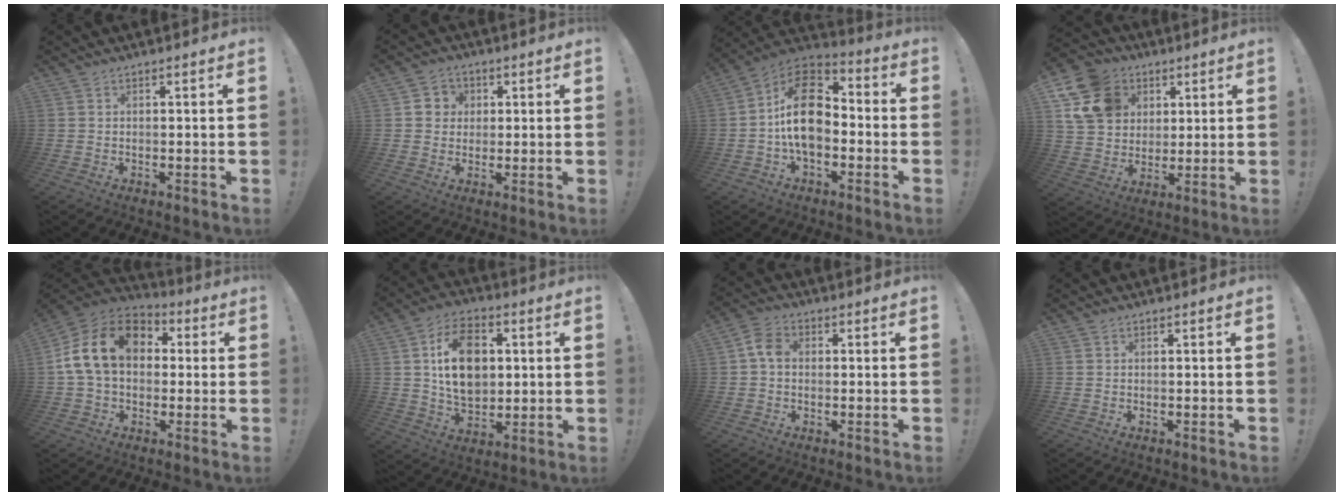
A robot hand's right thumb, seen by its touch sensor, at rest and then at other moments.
{"total": 5.5, "force": [0.7, 5.3, 1.2], "torque": [-0.014, 0.003, 0.012]}
{"total": 18.5, "force": [-0.1, 12.0, 14.1], "torque": [-0.242, 0.021, 0.003]}
{"total": 16.1, "force": [5.6, 13.2, 7.4], "torque": [-0.119, -0.019, 0.117]}
{"total": 18.5, "force": [3.9, 13.0, 12.6], "torque": [-0.229, 0.011, 0.070]}
{"total": 16.3, "force": [3.4, 11.5, 11.1], "torque": [-0.176, 0.000, 0.062]}
{"total": 6.4, "force": [0.5, 4.9, 4.1], "torque": [-0.062, 0.016, 0.013]}
{"total": 0.0}